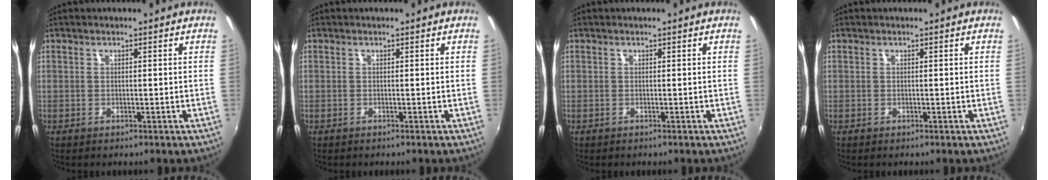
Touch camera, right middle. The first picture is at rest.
{"total": 0.0}
{"total": 0.0}
{"total": 0.0}